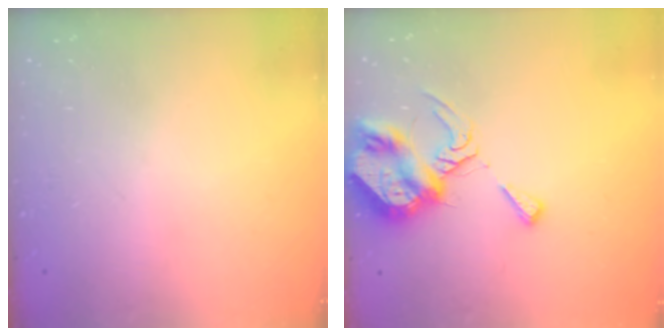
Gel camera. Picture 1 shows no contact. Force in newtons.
{"total": 10.4, "press": 10.3, "slide": 1.3}